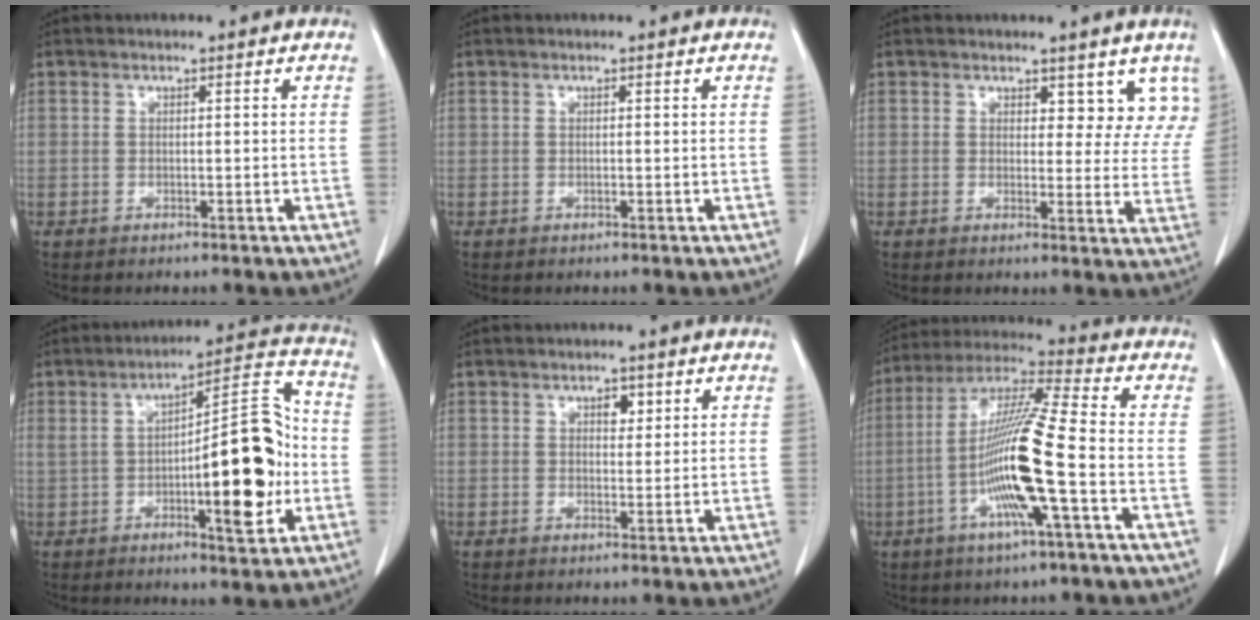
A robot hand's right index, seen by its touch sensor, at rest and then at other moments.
{"total": 0.0}
{"total": 6.6, "force": [5.1, 3.4, 2.5], "torque": [0.001, -0.013, 0.046]}
{"total": 14.6, "force": [-1.7, 3.3, 14.1], "torque": [-0.201, 0.025, -0.018]}
{"total": 2.0, "force": [0.9, 1.1, 1.3], "torque": [-0.015, -0.001, 0.013]}
{"total": 14.8, "force": [-3.9, -0.3, 14.2], "torque": [-0.282, -0.003, -0.084]}